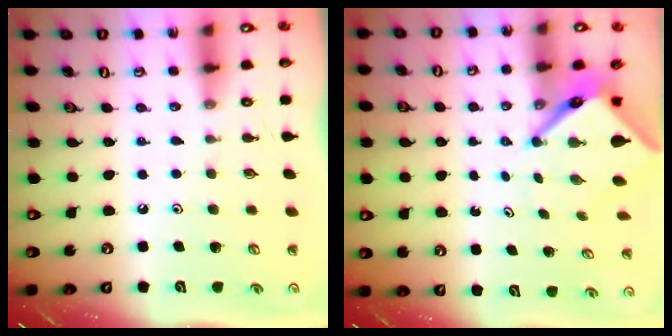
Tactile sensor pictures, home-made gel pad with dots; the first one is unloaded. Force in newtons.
{"total": 6.7, "press": 6.7, "slide": 0.6}